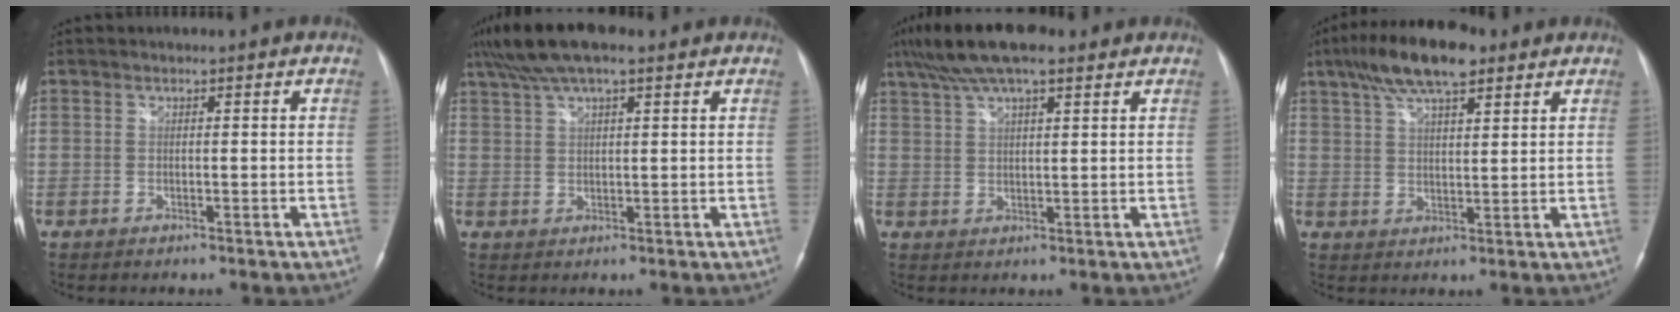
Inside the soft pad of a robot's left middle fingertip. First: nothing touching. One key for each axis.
{"total": 9.7, "fx": 6.9, "fy": 2.2, "fz": 6.4, "tx": -0.119, "ty": 0.042, "tz": 0.120}
{"total": 11.4, "fx": 8.2, "fy": 2.6, "fz": 7.5, "tx": -0.138, "ty": 0.040, "tz": 0.141}
{"total": 11.4, "fx": 7.5, "fy": 3.1, "fz": 8.0, "tx": -0.148, "ty": 0.024, "tz": 0.130}